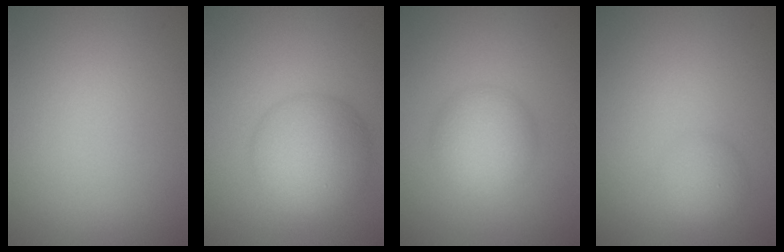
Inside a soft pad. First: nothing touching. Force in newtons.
{"total": 6.0, "press": 6.0, "slide": 0.2}
{"total": 4.0, "press": 4.0, "slide": 0.1}
{"total": 2.1, "press": 2.1, "slide": 0.1}